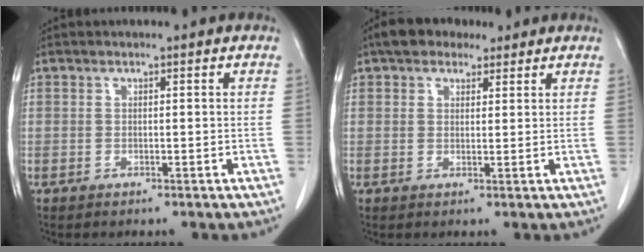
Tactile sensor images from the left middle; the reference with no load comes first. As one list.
[{"total": 5.5, "force": [3.9, 3.1, 2.3], "torque": [-0.040, 0.026, 0.068]}]